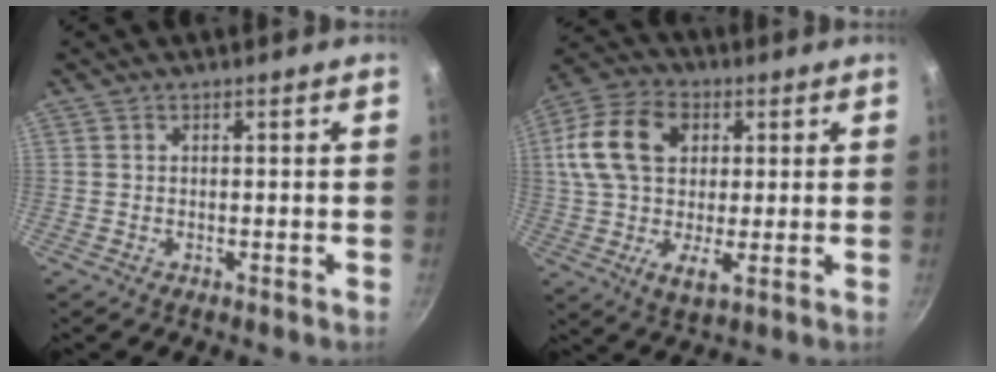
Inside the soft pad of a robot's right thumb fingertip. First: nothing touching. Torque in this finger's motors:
{"motor_torque": [-0.56, 1.31, 1.29, -0.24, 0.24]}